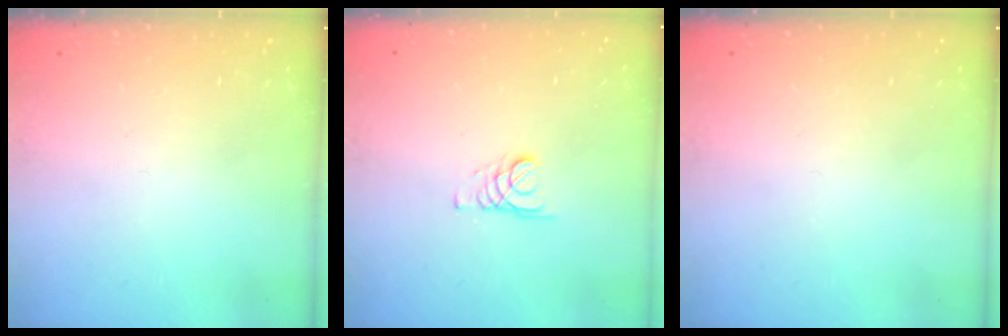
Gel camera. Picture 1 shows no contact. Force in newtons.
{"total": 1.8, "press": 1.8, "slide": 0.2}
{"total": 0.0}